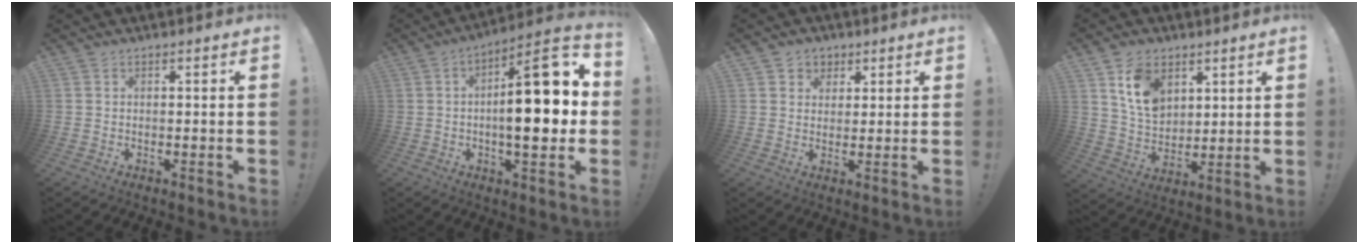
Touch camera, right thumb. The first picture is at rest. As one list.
[{"total": 19.6, "force": [0.1, 7.0, 18.2], "torque": [-0.264, 0.000, -0.006]}, {"total": 4.5, "force": [2.1, 4.0, 0.4], "torque": [0.006, -0.015, 0.036]}, {"total": 11.9, "force": [6.1, 8.4, 5.9], "torque": [-0.096, -0.020, 0.119]}]